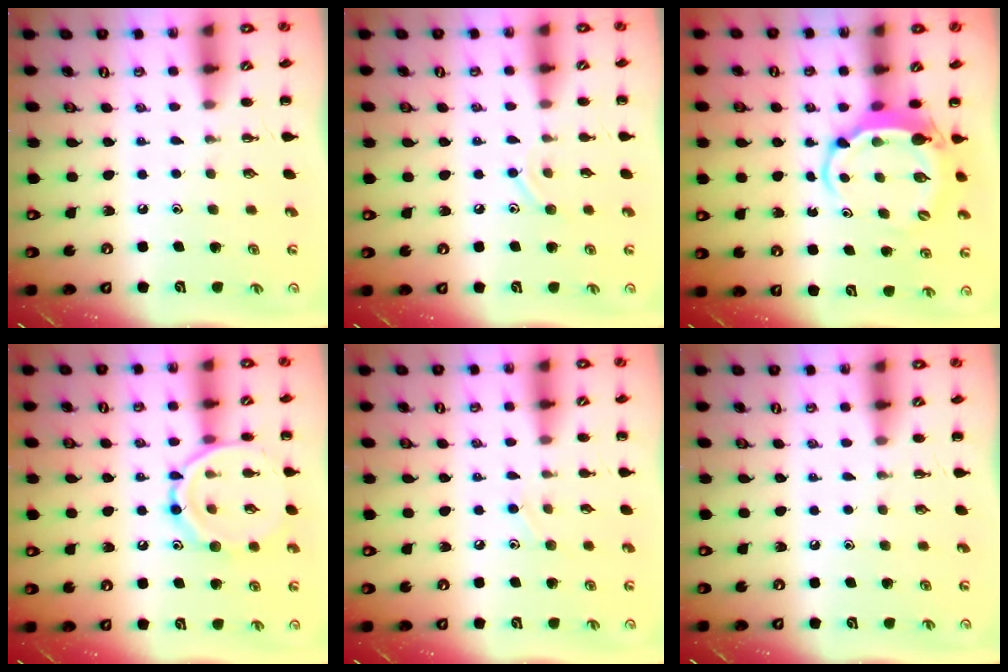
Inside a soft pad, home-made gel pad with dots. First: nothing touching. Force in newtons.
{"total": 8.3, "press": 7.9, "slide": 2.3}
{"total": 5.9, "press": 5.8, "slide": 1.2}
{"total": 12.8, "press": 12.8, "slide": 0.5}
{"total": 5.8, "press": 5.4, "slide": 1.9}
{"total": 0.0}